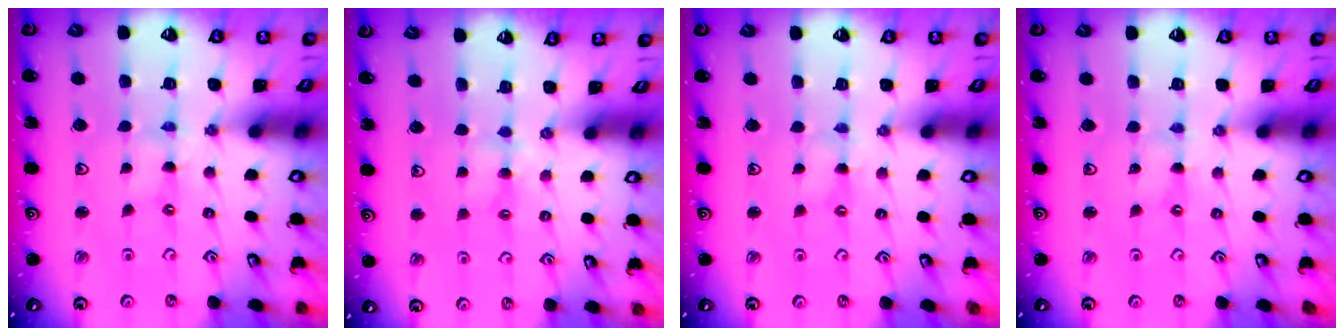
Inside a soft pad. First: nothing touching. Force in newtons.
{"total": 3.0, "press": 3.0, "slide": 0.6}
{"total": 1.0, "press": 1.0, "slide": 0.2}
{"total": 0.7, "press": 0.7, "slide": 0.2}